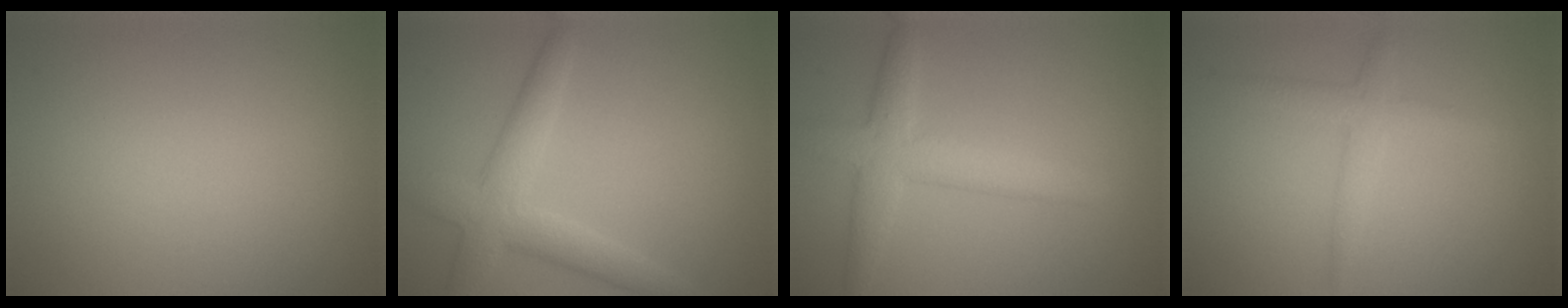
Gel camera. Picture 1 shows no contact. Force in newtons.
{"total": 4.3, "press": 4.3, "slide": 0.2}
{"total": 4.3, "press": 4.2, "slide": 0.2}
{"total": 2.2, "press": 2.2, "slide": 0.1}